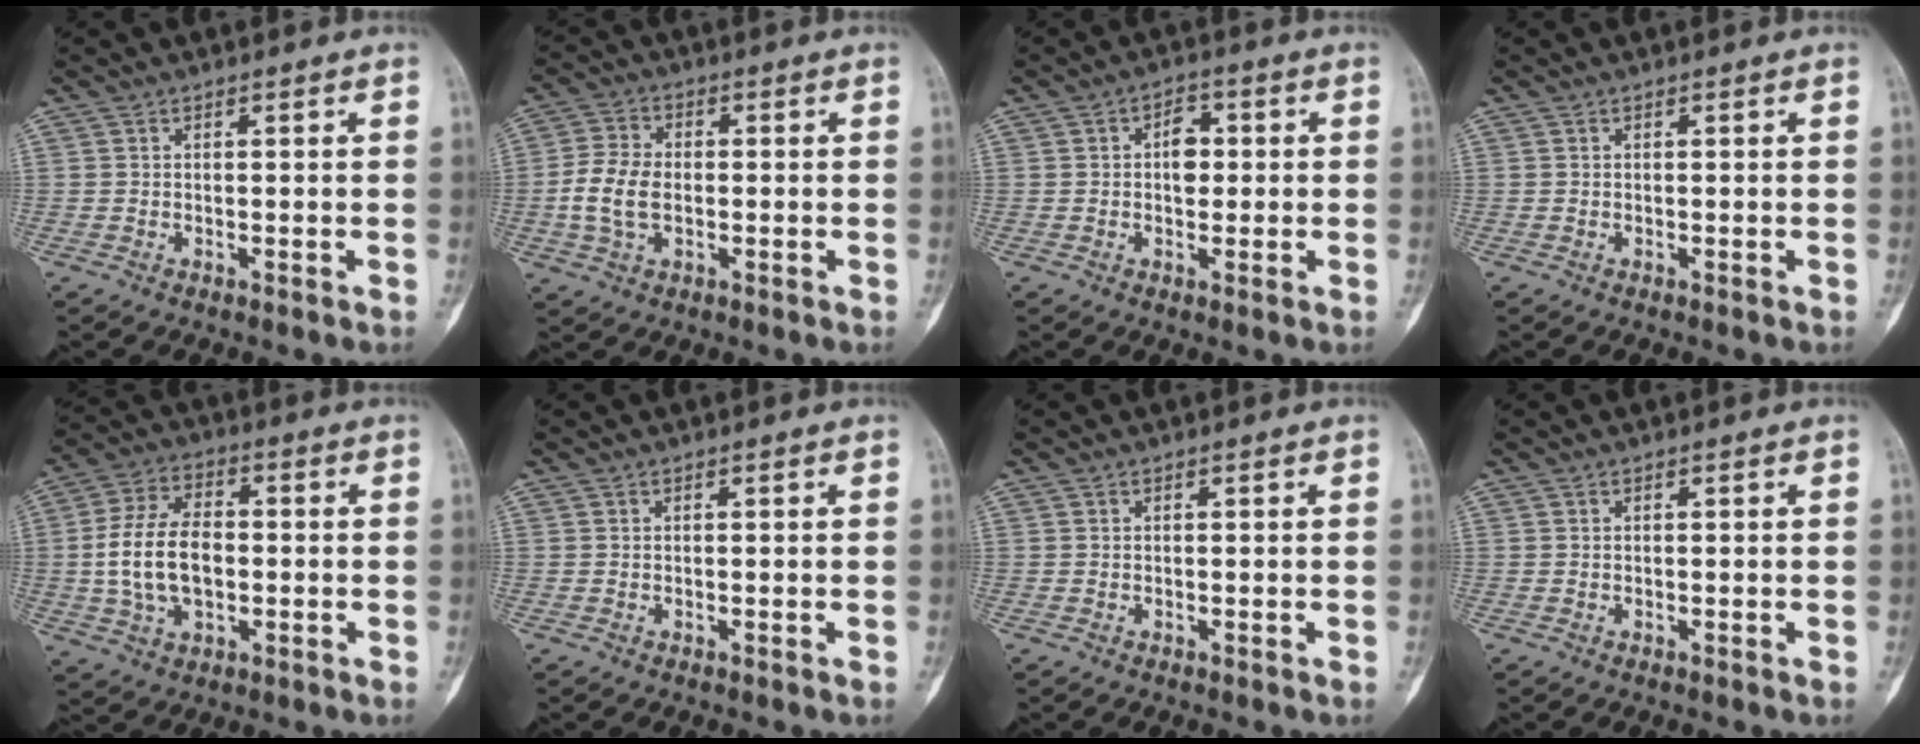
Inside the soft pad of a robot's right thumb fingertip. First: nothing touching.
{"total": 8.0, "force": [-1.0, 5.3, 6.0], "torque": [-0.126, 0.010, -0.022]}
{"total": 4.7, "force": [0.3, 3.1, 3.6], "torque": [-0.040, 0.006, -0.001]}
{"total": 0.0}
{"total": 13.0, "force": [-0.8, 8.0, 10.1], "torque": [-0.189, 0.017, -0.014]}
{"total": 0.0}
{"total": 0.0}
{"total": 0.0}